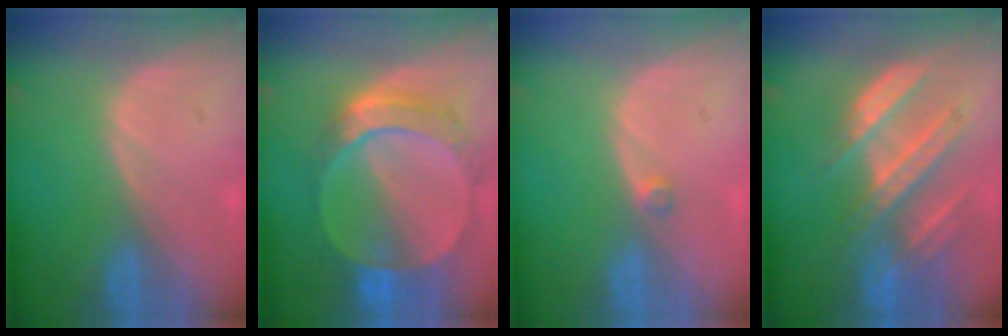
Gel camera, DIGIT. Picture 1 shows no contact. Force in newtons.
{"total": 9.6, "press": 8.3, "slide": 4.9}
{"total": 1.1, "press": 1.0, "slide": 0.6}
{"total": 8.9, "press": 8.0, "slide": 4.0}